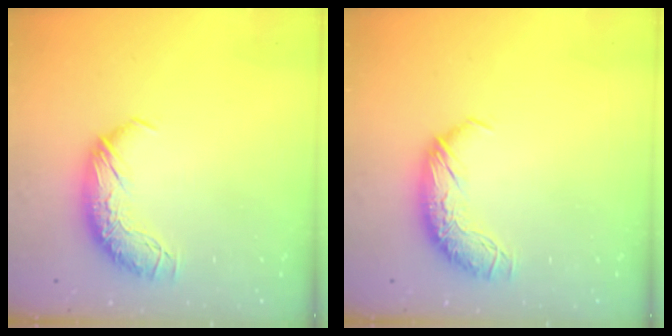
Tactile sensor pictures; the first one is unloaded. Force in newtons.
{"total": 0.0}